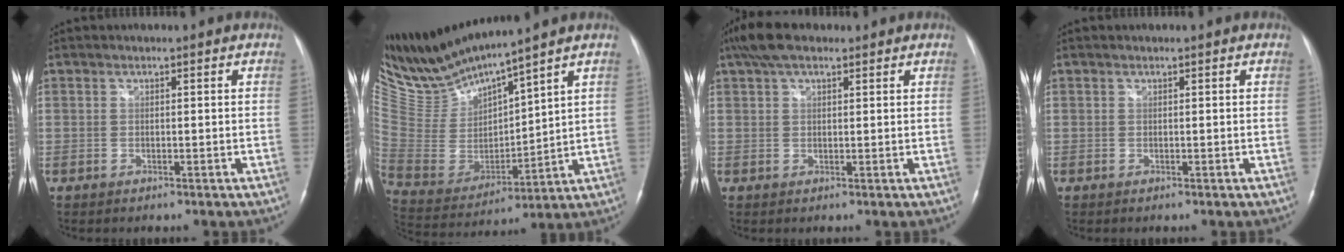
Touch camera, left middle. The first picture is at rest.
{"total": 12.6, "force": [12.1, -0.4, 3.7], "torque": [-0.094, -0.011, 0.258]}
{"total": 5.7, "force": [4.0, 2.3, 3.4], "torque": [-0.073, 0.026, 0.074]}
{"total": 0.0}